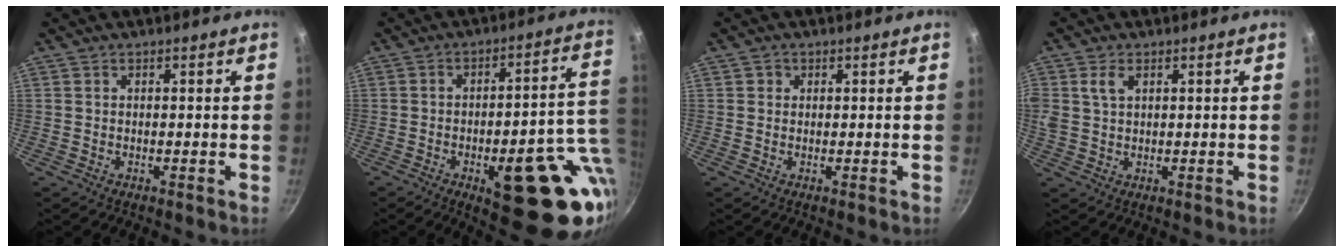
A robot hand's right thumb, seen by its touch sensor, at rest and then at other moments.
{"total": 20.8, "force": [-5.1, 7.2, 18.8], "torque": [-0.192, 0.013, -0.062]}
{"total": 1.2, "force": [0.3, 1.1, 0.2], "torque": [0.002, 0.001, 0.001]}
{"total": 4.3, "force": [1.6, 2.7, 2.8], "torque": [-0.054, 0.002, 0.031]}